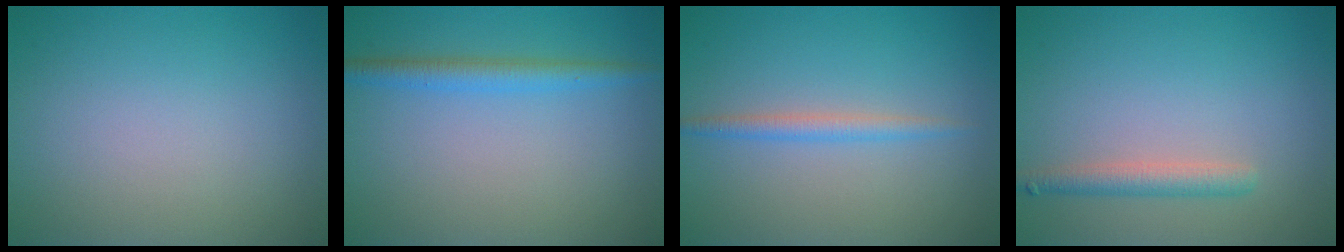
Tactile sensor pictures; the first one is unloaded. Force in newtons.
{"total": 2.4, "press": 2.4, "slide": 0.2}
{"total": 1.7, "press": 1.7, "slide": 0.0}
{"total": 2.2, "press": 2.2, "slide": 0.1}